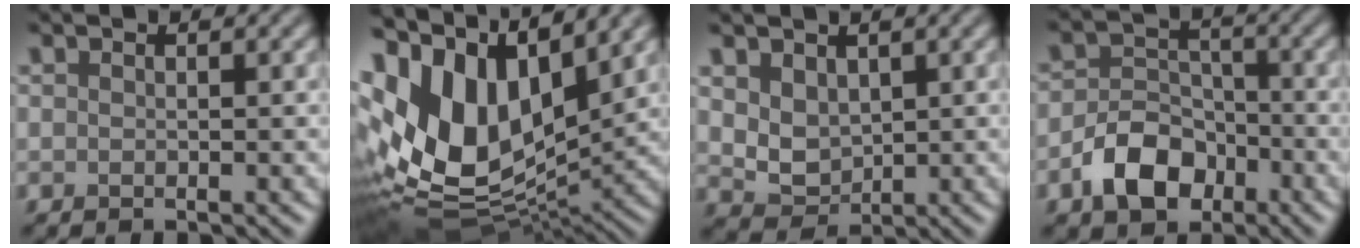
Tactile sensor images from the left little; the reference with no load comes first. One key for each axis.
{"total": 14.9, "fx": 4.3, "fy": 8.4, "fz": 11.5, "tx": -0.241, "ty": 0.011, "tz": 0.079}
{"total": 2.9, "fx": 1.1, "fy": 2.1, "fz": 1.6, "tx": -0.038, "ty": -0.008, "tz": 0.025}
{"total": 5.1, "fx": -2.7, "fy": 3.4, "fz": 2.7, "tx": -0.045, "ty": 0.000, "tz": -0.054}